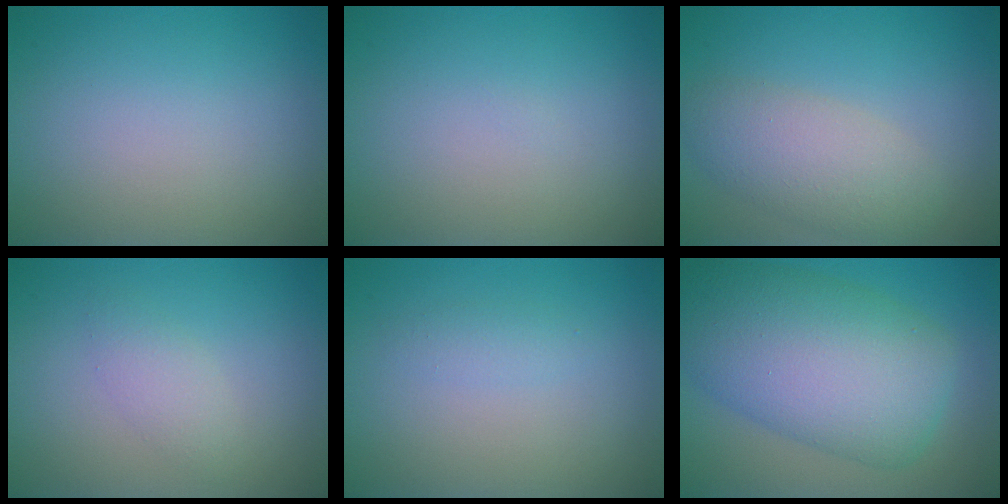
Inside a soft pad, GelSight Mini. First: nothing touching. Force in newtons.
{"total": 0.0}
{"total": 4.4, "press": 4.4, "slide": 0.2}
{"total": 1.7, "press": 1.7, "slide": 0.1}
{"total": 0.9, "press": 0.9, "slide": 0.0}
{"total": 11.7, "press": 11.7, "slide": 0.2}